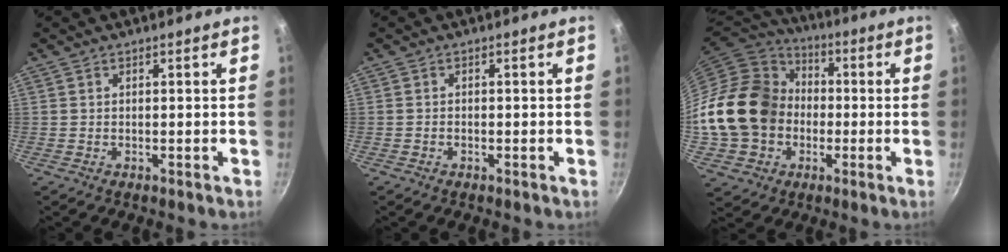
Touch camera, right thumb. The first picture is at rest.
{"total": 0.5, "force": [-0.3, 0.3, 0.2], "torque": [-0.007, 0.004, -0.008]}
{"total": 21.1, "force": [-1.5, 17.7, 11.5], "torque": [-0.201, 0.047, -0.019]}